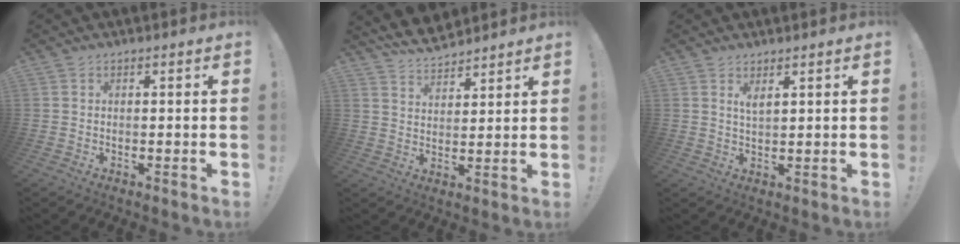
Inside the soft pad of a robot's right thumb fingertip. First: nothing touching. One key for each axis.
{"total": 7.4, "fx": 6.8, "fy": 2.5, "fz": 1.7, "tx": -0.046, "ty": -0.040, "tz": 0.129}
{"total": 2.9, "fx": 2.2, "fy": 0.7, "fz": 1.7, "tx": -0.023, "ty": -0.009, "tz": 0.034}